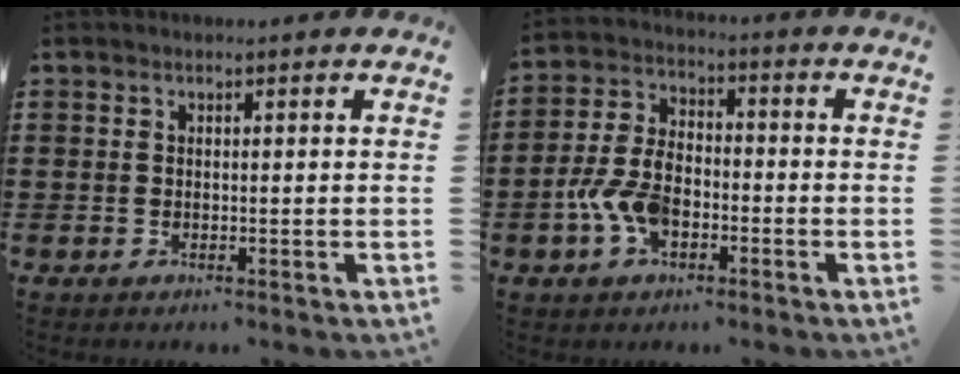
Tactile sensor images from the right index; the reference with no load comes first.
{"total": 7.5, "force": [-2.8, 4.4, 5.3], "torque": [-0.138, 0.000, -0.061]}